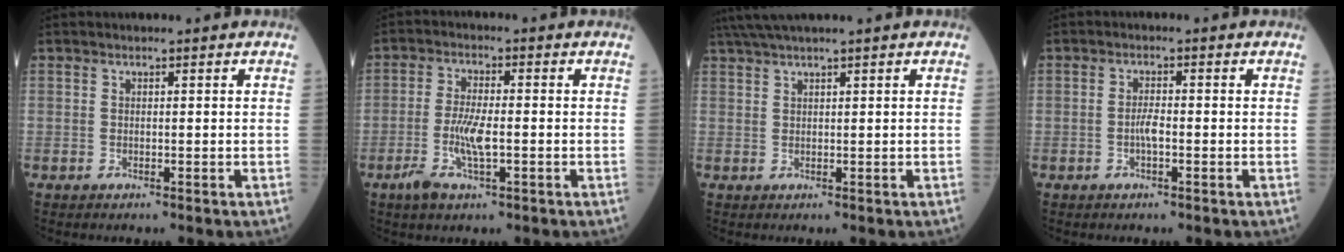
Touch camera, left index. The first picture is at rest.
{"total": 5.9, "force": [-1.9, 1.5, 5.4], "torque": [-0.120, -0.006, -0.035]}
{"total": 3.8, "force": [3.0, -0.9, 2.1], "torque": [-0.045, 0.020, 0.063]}
{"total": 2.1, "force": [-0.7, 0.3, 1.9], "torque": [-0.040, -0.001, -0.014]}